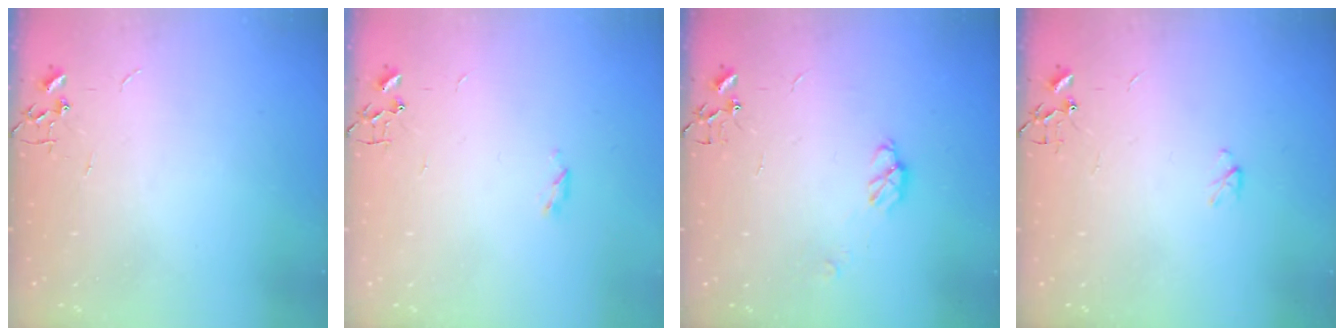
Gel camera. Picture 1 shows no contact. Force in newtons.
{"total": 3.6, "press": 3.5, "slide": 0.5}
{"total": 5.8, "press": 5.8, "slide": 0.5}
{"total": 2.9, "press": 2.9, "slide": 0.5}